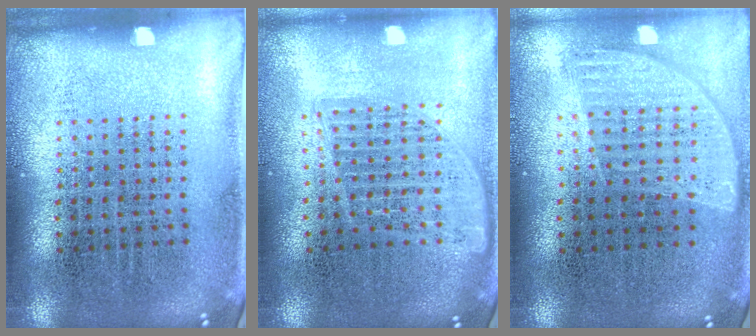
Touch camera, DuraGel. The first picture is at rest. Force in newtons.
{"total": 1.6, "press": 1.5, "slide": 0.7}
{"total": 0.9, "press": 0.8, "slide": 0.3}